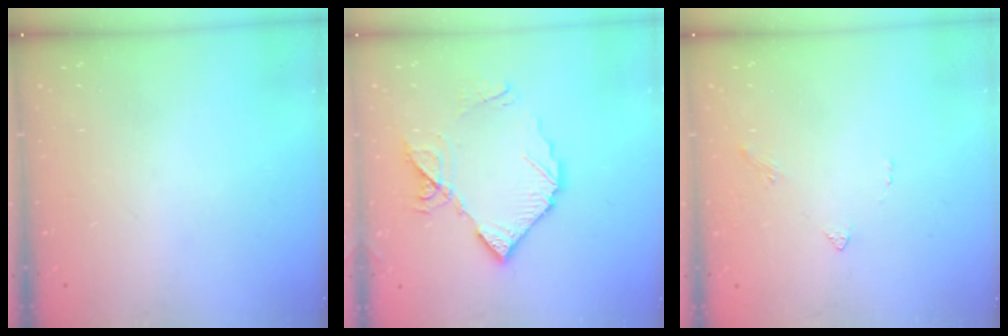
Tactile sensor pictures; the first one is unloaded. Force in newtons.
{"total": 11.8, "press": 11.7, "slide": 1.3}
{"total": 1.6, "press": 1.5, "slide": 0.5}